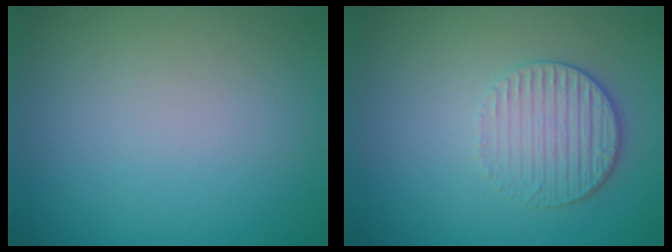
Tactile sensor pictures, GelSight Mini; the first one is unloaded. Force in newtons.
{"total": 3.3, "press": 2.8, "slide": 1.8}